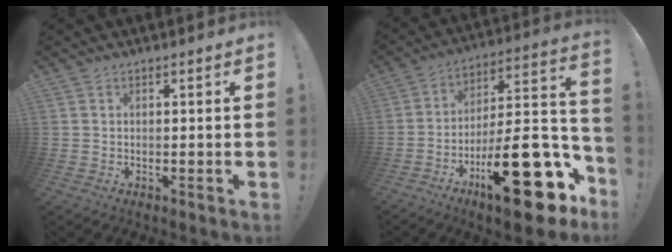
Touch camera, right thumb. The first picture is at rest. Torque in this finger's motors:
{"motor_torque": [2.70, 2.31, 1.44, -1.33, 0.61]}